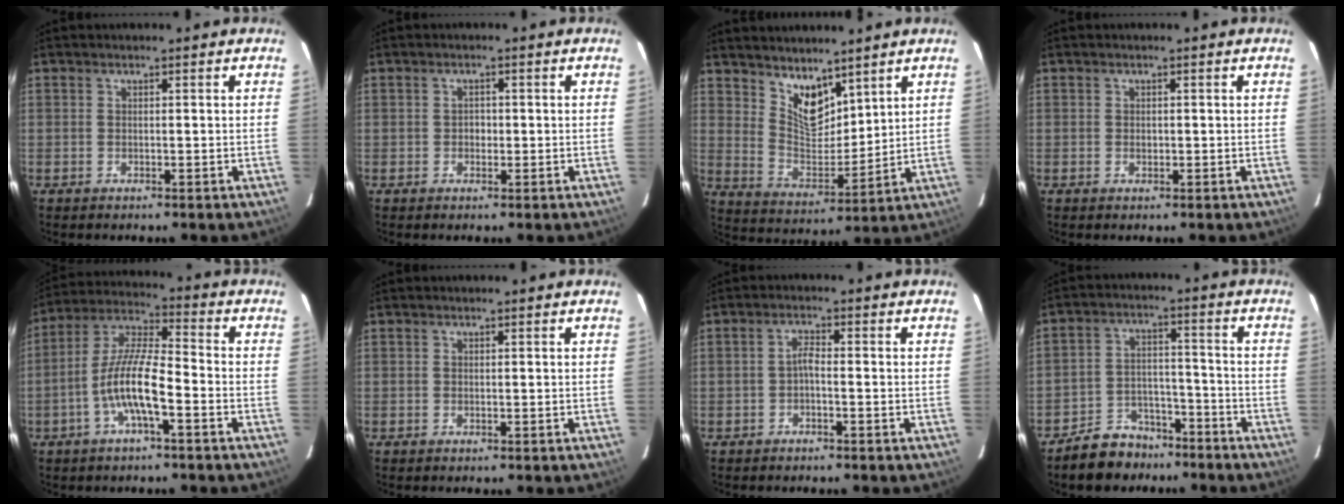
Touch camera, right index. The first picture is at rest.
{"total": 1.5, "force": [-0.2, 1.3, 0.5], "torque": [-0.007, 0.005, -0.003]}
{"total": 9.0, "force": [6.5, 4.1, 4.7], "torque": [-0.075, -0.006, 0.130]}
{"total": 0.8, "force": [-0.1, 0.6, 0.4], "torque": [-0.004, 0.002, -0.002]}
{"total": 10.4, "force": [-4.2, 2.0, 9.3], "torque": [-0.197, 0.008, -0.082]}
{"total": 0.0}
{"total": 1.7, "force": [-0.9, 0.4, 1.4], "torque": [-0.029, 0.006, -0.018]}
{"total": 9.3, "force": [-7.5, 5.2, 1.8], "torque": [-0.053, 0.026, -0.106]}